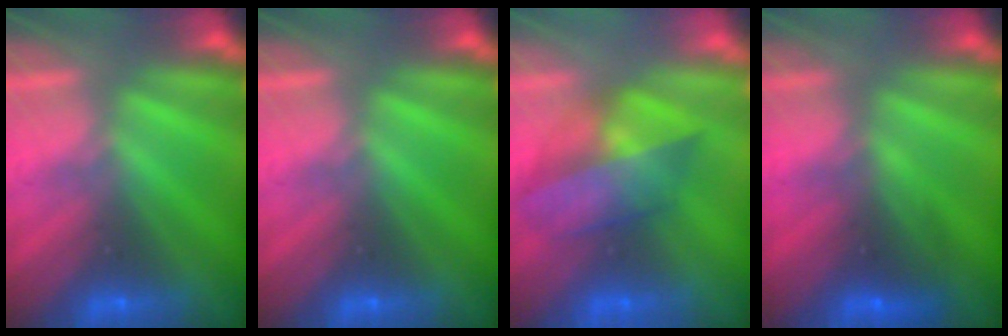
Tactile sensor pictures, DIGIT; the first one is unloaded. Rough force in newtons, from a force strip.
{"total": 0.0}
{"total": 4.2}
{"total": 2.7}